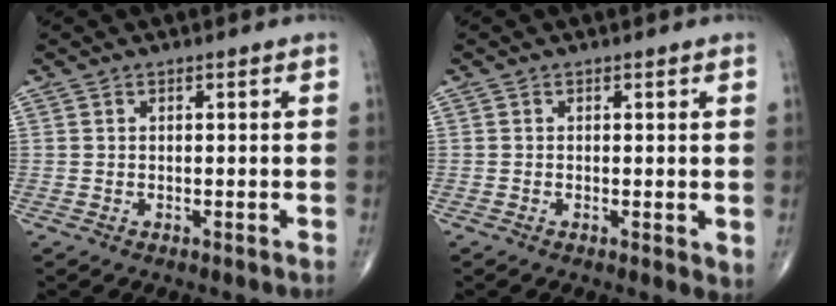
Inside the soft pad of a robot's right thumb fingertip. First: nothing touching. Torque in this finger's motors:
{"motor_torque": [-0.39, -0.10, -0.34, -0.22, -0.03]}